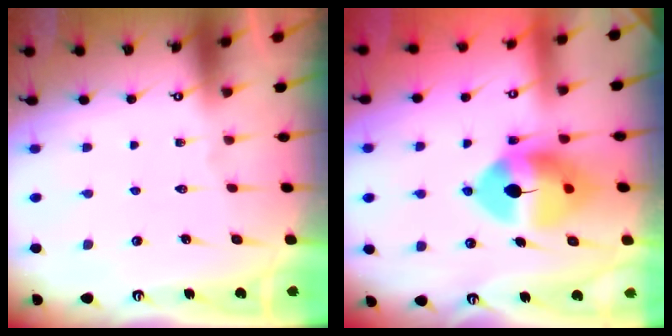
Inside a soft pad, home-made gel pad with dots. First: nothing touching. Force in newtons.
{"total": 13.1, "press": 13.0, "slide": 2.0}